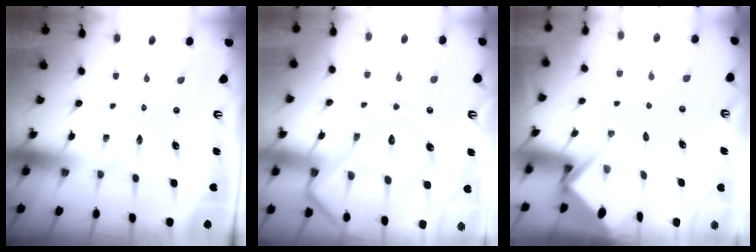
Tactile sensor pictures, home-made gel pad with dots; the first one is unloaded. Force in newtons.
{"total": 14.7, "press": 14.6, "slide": 1.4}
{"total": 3.5, "press": 3.5, "slide": 0.3}